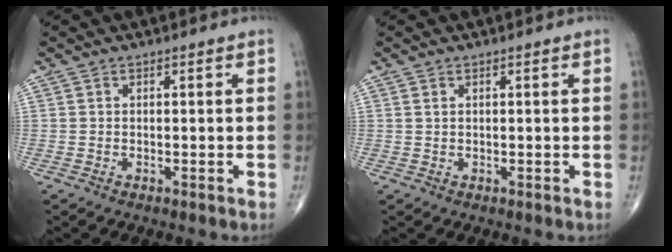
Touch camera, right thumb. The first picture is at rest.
{"total": 0.7, "force": [0.4, 0.4, 0.4], "torque": [-0.009, 0.003, 0.010]}